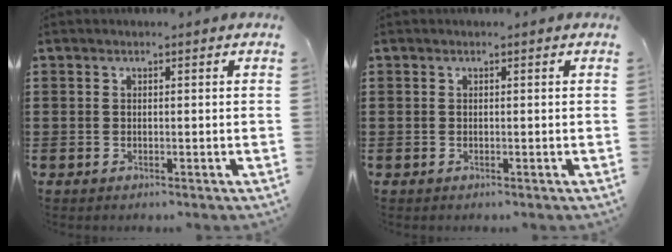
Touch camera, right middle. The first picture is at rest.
{"total": 0.0}